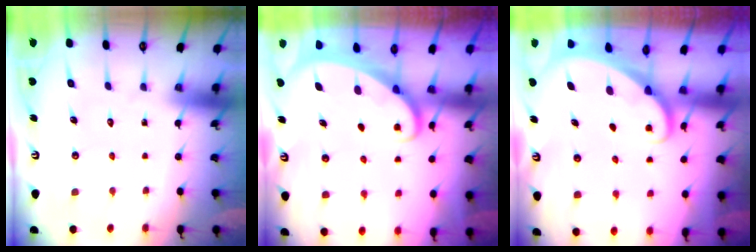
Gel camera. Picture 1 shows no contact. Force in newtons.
{"total": 2.0, "press": 2.0, "slide": 0.2}
{"total": 1.7, "press": 1.7, "slide": 0.1}